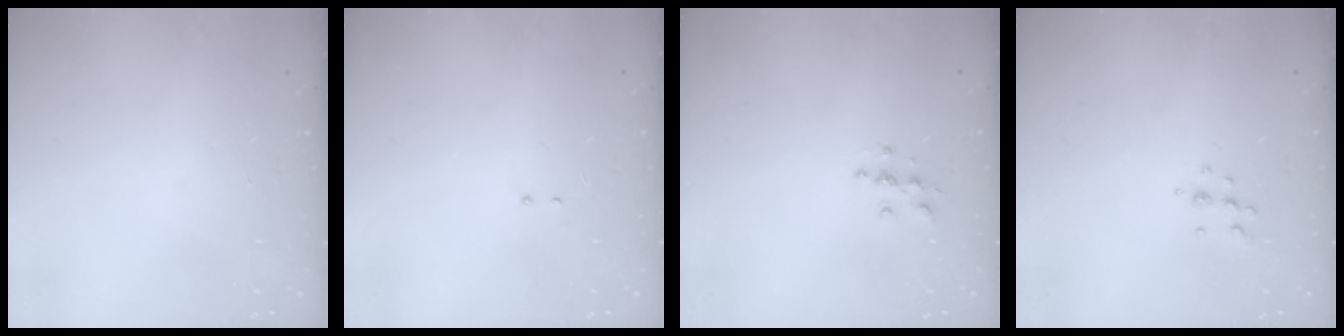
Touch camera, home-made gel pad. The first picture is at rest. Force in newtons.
{"total": 2.1, "press": 2.0, "slide": 0.6}
{"total": 5.0, "press": 5.0, "slide": 0.4}
{"total": 5.7, "press": 5.6, "slide": 1.0}